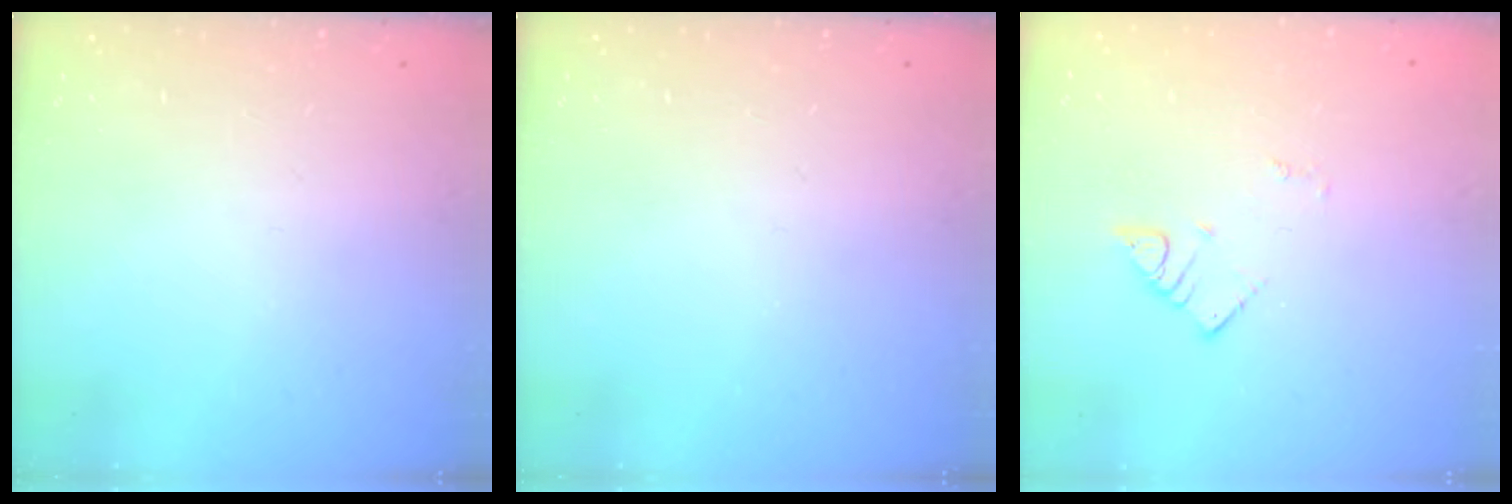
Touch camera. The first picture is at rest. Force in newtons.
{"total": 0.0}
{"total": 2.7, "press": 2.7, "slide": 0.4}